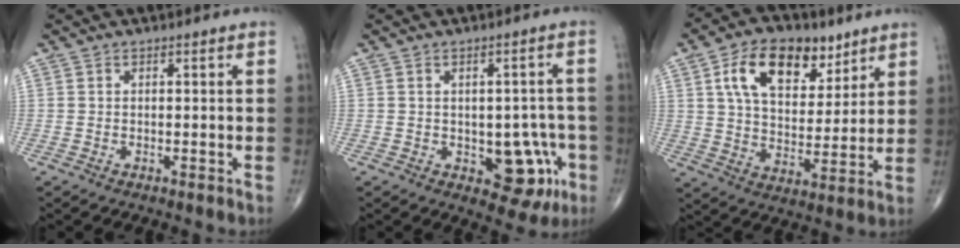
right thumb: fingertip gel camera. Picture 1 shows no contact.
{"total": 9.2, "force": [-2.7, 5.4, 6.9], "torque": [-0.044, 0.012, -0.024]}
{"total": 16.2, "force": [7.9, 9.6, 10.4], "torque": [-0.135, -0.024, 0.140]}